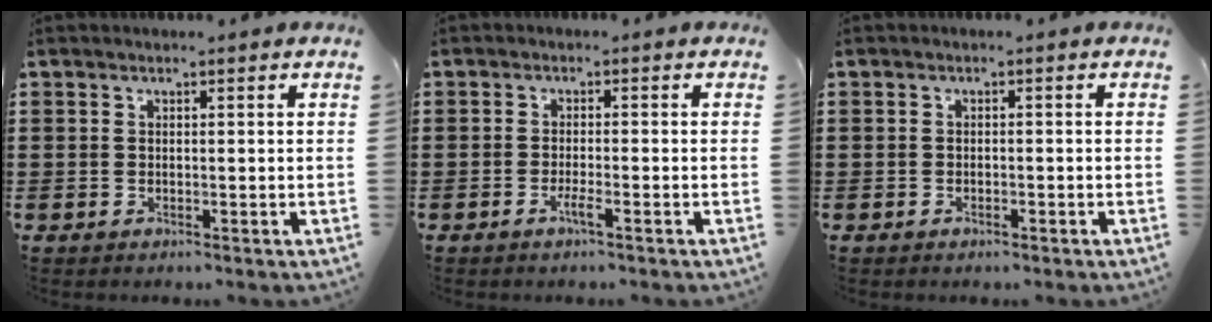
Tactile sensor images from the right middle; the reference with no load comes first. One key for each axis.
{"total": 2.1, "fx": -1.3, "fy": 0.0, "fz": 1.7, "tx": -0.031, "ty": -0.002, "tz": -0.022}
{"total": 0.8, "fx": -0.7, "fy": 0.3, "fz": 0.2, "tx": -0.006, "ty": -0.001, "tz": -0.013}